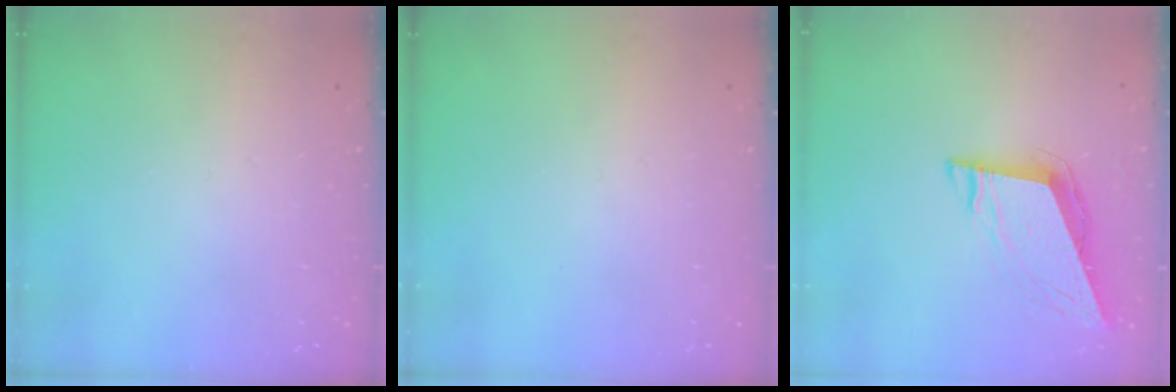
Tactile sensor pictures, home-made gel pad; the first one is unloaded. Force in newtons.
{"total": 0.0}
{"total": 9.2, "press": 8.9, "slide": 2.2}